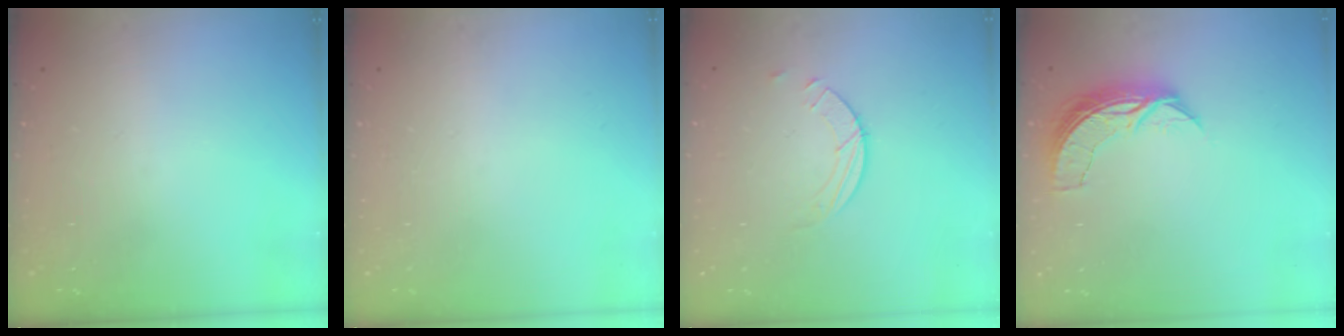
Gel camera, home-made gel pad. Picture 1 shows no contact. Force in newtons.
{"total": 0.0}
{"total": 2.5, "press": 2.4, "slide": 0.2}
{"total": 7.4, "press": 7.3, "slide": 0.5}